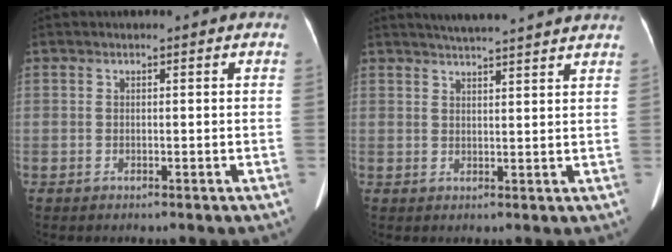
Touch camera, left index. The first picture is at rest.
{"total": 11.7, "force": [10.7, -0.1, 4.7], "torque": [-0.073, 0.021, 0.132]}